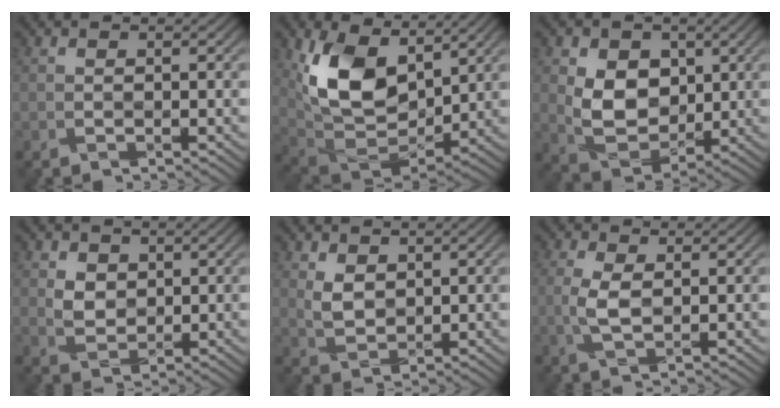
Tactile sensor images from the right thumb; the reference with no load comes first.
{"total": 12.4, "force": [5.1, 7.5, 8.4], "torque": [-0.179, -0.010, 0.104]}
{"total": 7.4, "force": [1.5, 5.7, 4.4], "torque": [-0.095, -0.011, 0.031]}
{"total": 2.6, "force": [1.2, 2.2, 0.8], "torque": [-0.025, -0.006, 0.028]}
{"total": 2.6, "force": [1.6, 1.7, 1.0], "torque": [-0.033, -0.008, 0.039]}
{"total": 2.7, "force": [0.0, 1.1, 2.5], "torque": [-0.068, -0.002, 0.002]}